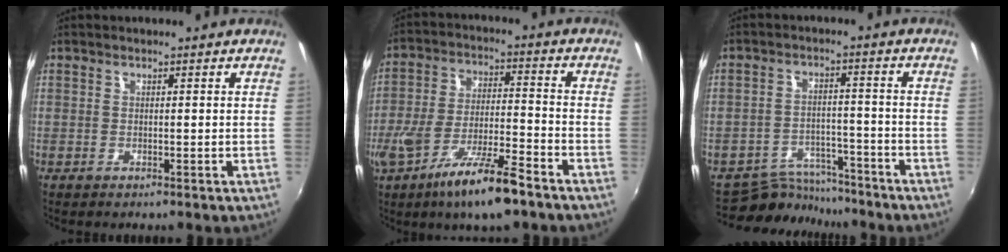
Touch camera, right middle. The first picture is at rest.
{"total": 14.0, "force": [-8.8, 2.8, 10.4], "torque": [-0.206, -0.027, -0.158]}
{"total": 8.0, "force": [-7.6, 2.5, 0.3], "torque": [-0.023, 0.009, -0.120]}